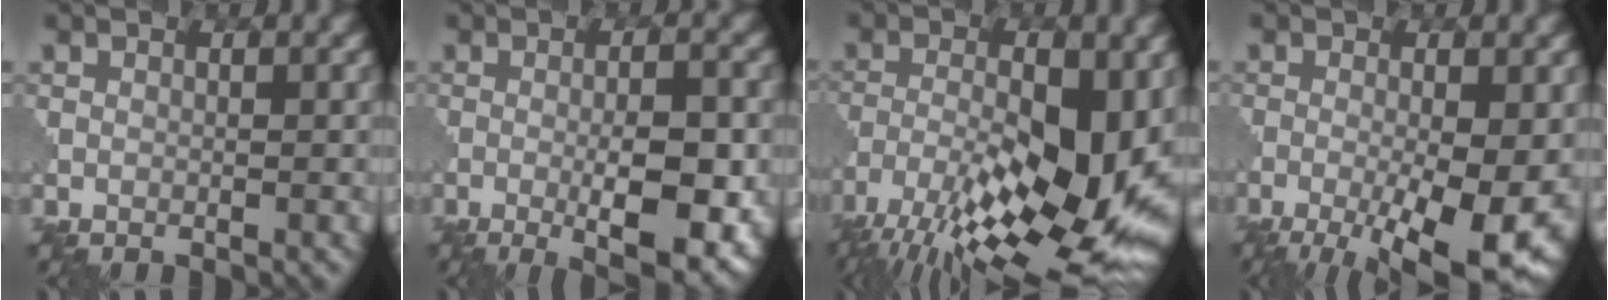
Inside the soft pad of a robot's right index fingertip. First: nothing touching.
{"total": 7.4, "force": [-1.8, 2.0, 7.0], "torque": [-0.107, -0.006, -0.024]}
{"total": 16.5, "force": [-7.1, 5.7, 13.7], "torque": [-0.234, -0.001, -0.122]}
{"total": 10.4, "force": [-3.5, 2.9, 9.3], "torque": [-0.138, -0.009, -0.049]}